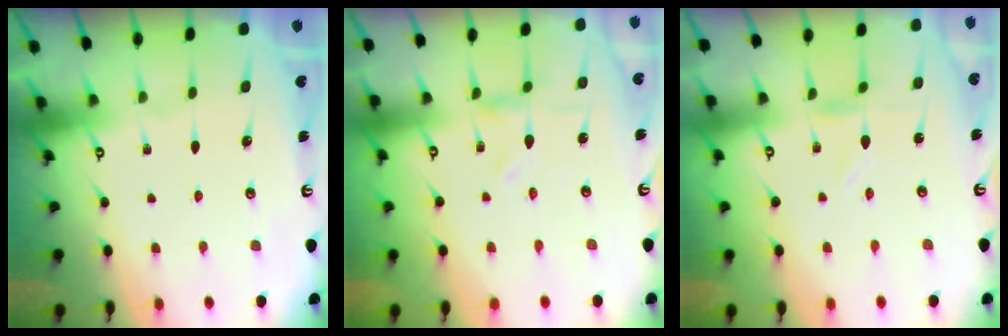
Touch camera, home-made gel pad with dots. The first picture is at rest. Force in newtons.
{"total": 0.7, "press": 0.7, "slide": 0.2}
{"total": 0.0}